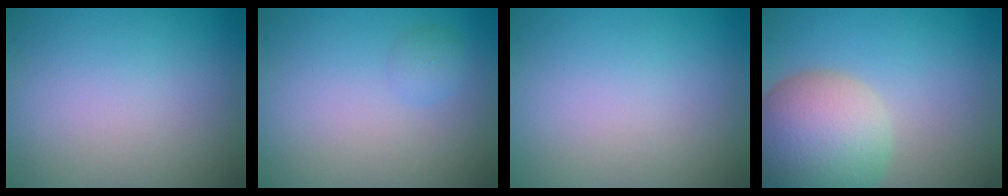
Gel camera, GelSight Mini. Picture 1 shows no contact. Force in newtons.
{"total": 0.8, "press": 0.8, "slide": 0.0}
{"total": 0.0}
{"total": 9.6, "press": 9.6, "slide": 0.6}